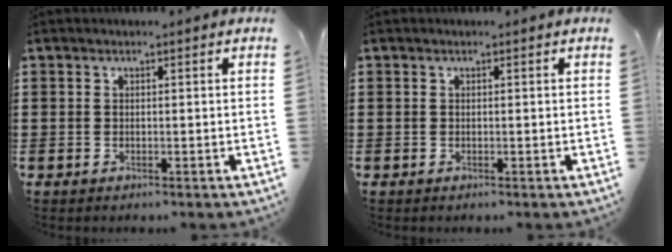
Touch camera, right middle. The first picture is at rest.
{"total": 0.0}